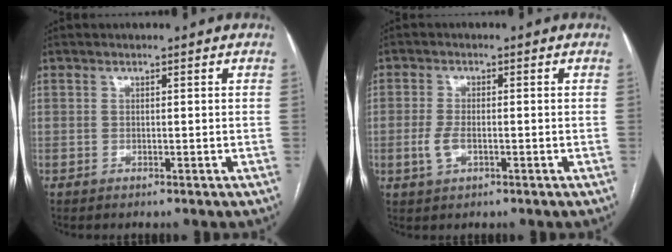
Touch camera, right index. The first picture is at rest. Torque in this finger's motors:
{"motor_torque": [0.72, -0.13, 0.41, 0.09]}